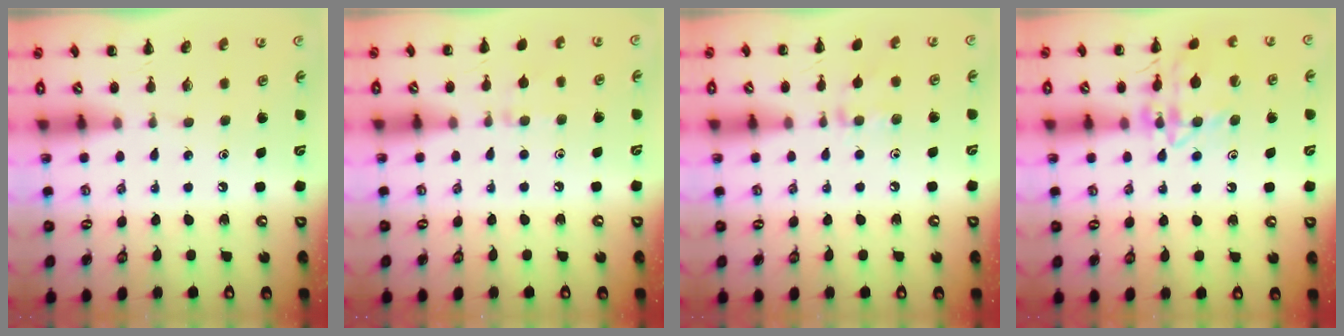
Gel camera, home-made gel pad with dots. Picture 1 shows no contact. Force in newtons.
{"total": 5.9, "press": 5.5, "slide": 2.3}
{"total": 7.7, "press": 7.5, "slide": 1.7}
{"total": 14.1, "press": 14.1, "slide": 1.0}